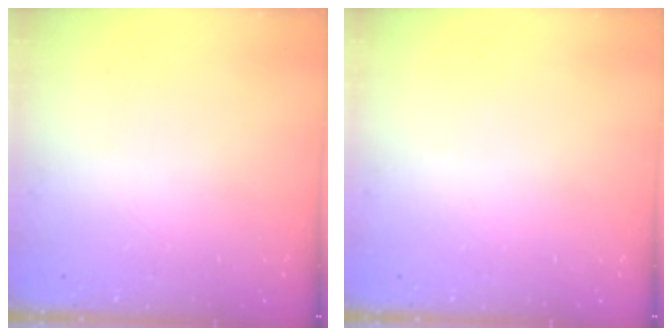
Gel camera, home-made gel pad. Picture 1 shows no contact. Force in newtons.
{"total": 0.0}